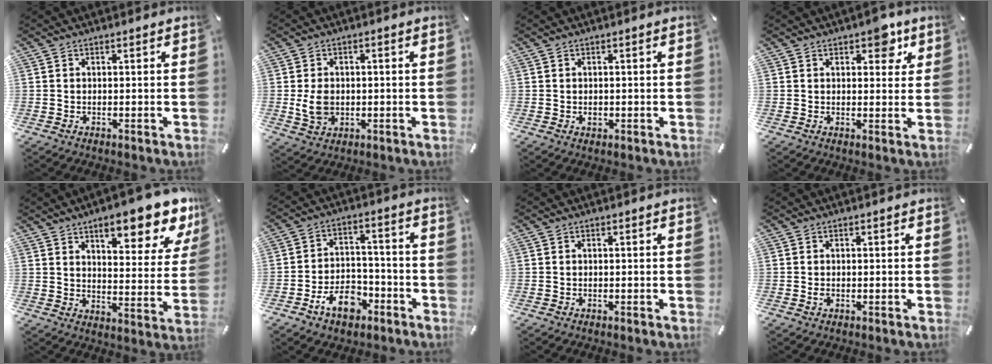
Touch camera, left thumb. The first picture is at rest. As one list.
[{"total": 6.2, "force": [-0.5, 4.7, 3.9], "torque": [-0.089, -0.003, -0.013]}, {"total": 1.0, "force": [-0.1, 0.9, 0.5], "torque": [-0.009, 0.003, -0.003]}, {"total": 5.8, "force": [3.4, 3.1, 3.5], "torque": [-0.030, -0.012, 0.052]}, {"total": 14.7, "force": [10.2, 5.2, 9.2], "torque": [-0.110, -0.071, 0.165]}, {"total": 10.8, "force": [-5.8, 6.9, 6.0], "torque": [-0.098, 0.039, -0.100]}, {"total": 0.0}, {"total": 0.8, "force": [-0.2, 0.5, 0.5], "torque": [-0.011, -0.001, -0.005]}]